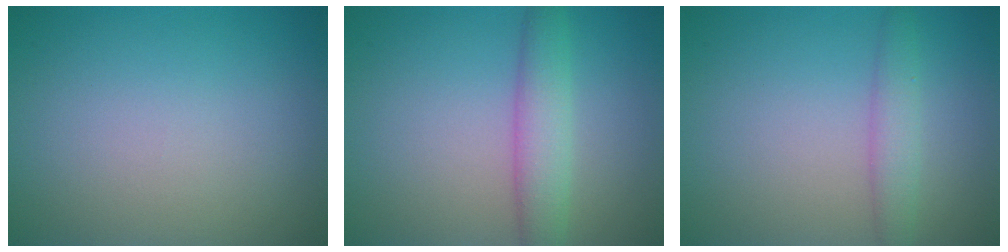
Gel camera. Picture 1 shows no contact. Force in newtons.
{"total": 3.5, "press": 3.5, "slide": 0.1}
{"total": 2.2, "press": 2.2, "slide": 0.1}